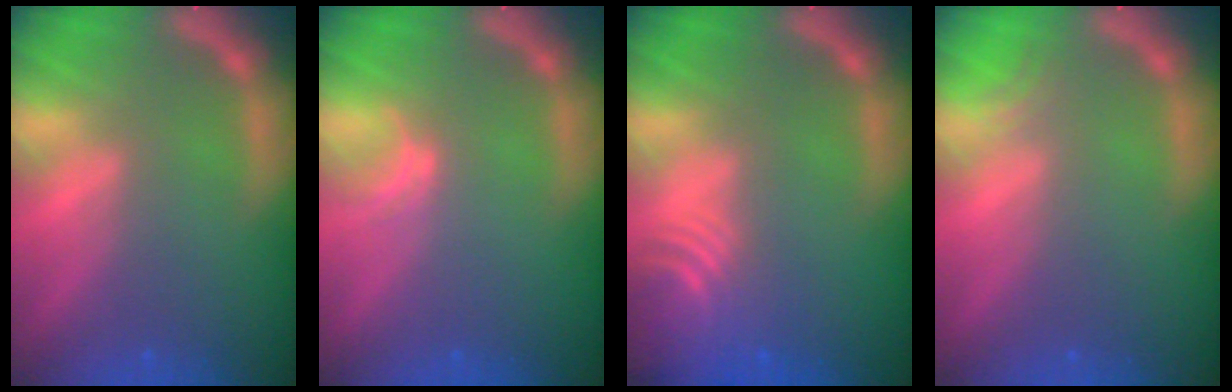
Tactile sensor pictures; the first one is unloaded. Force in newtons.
{"total": 1.0}
{"total": 6.5}
{"total": 0.9}